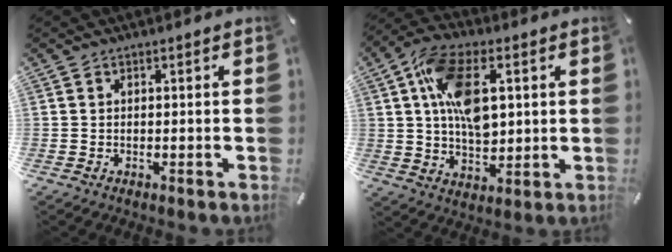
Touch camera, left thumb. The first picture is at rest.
{"total": 15.0, "force": [4.0, 9.1, 11.2], "torque": [-0.206, 0.003, 0.070]}